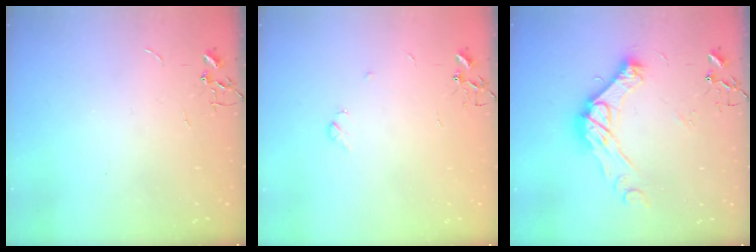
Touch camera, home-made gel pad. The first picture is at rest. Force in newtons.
{"total": 3.6, "press": 3.5, "slide": 0.6}
{"total": 15.9, "press": 15.9, "slide": 1.2}